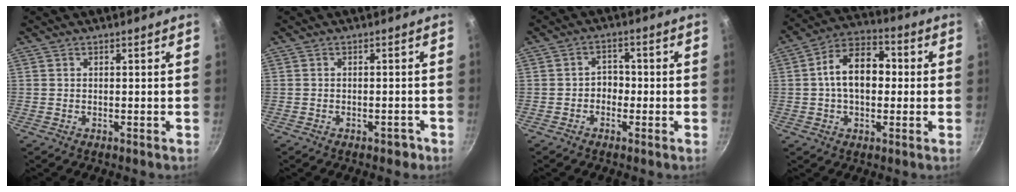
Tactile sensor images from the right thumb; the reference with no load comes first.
{"total": 1.7, "force": [-1.2, 0.9, 0.9], "torque": [-0.008, 0.010, -0.014]}
{"total": 3.3, "force": [-0.9, 2.7, 1.7], "torque": [-0.002, 0.016, -0.025]}
{"total": 12.4, "force": [0.7, 7.9, 9.6], "torque": [-0.143, 0.029, 0.001]}